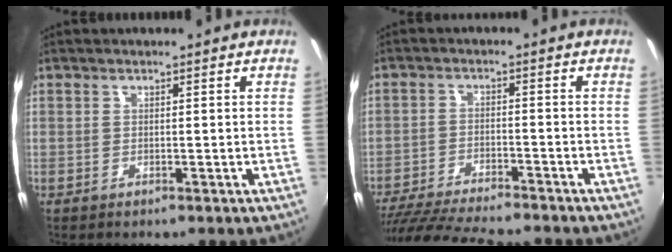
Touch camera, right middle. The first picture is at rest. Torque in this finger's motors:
{"motor_torque": [1.07, -1.07, 0.22, 0.08]}